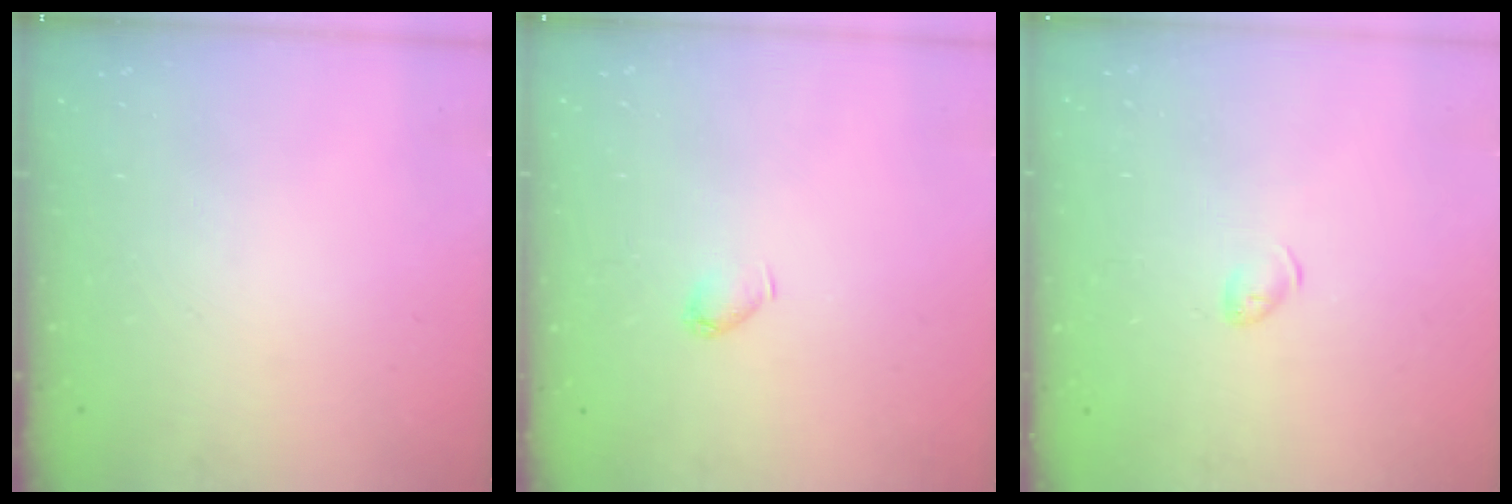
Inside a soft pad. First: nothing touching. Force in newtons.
{"total": 3.0, "press": 3.0, "slide": 0.3}
{"total": 4.0, "press": 3.9, "slide": 0.7}